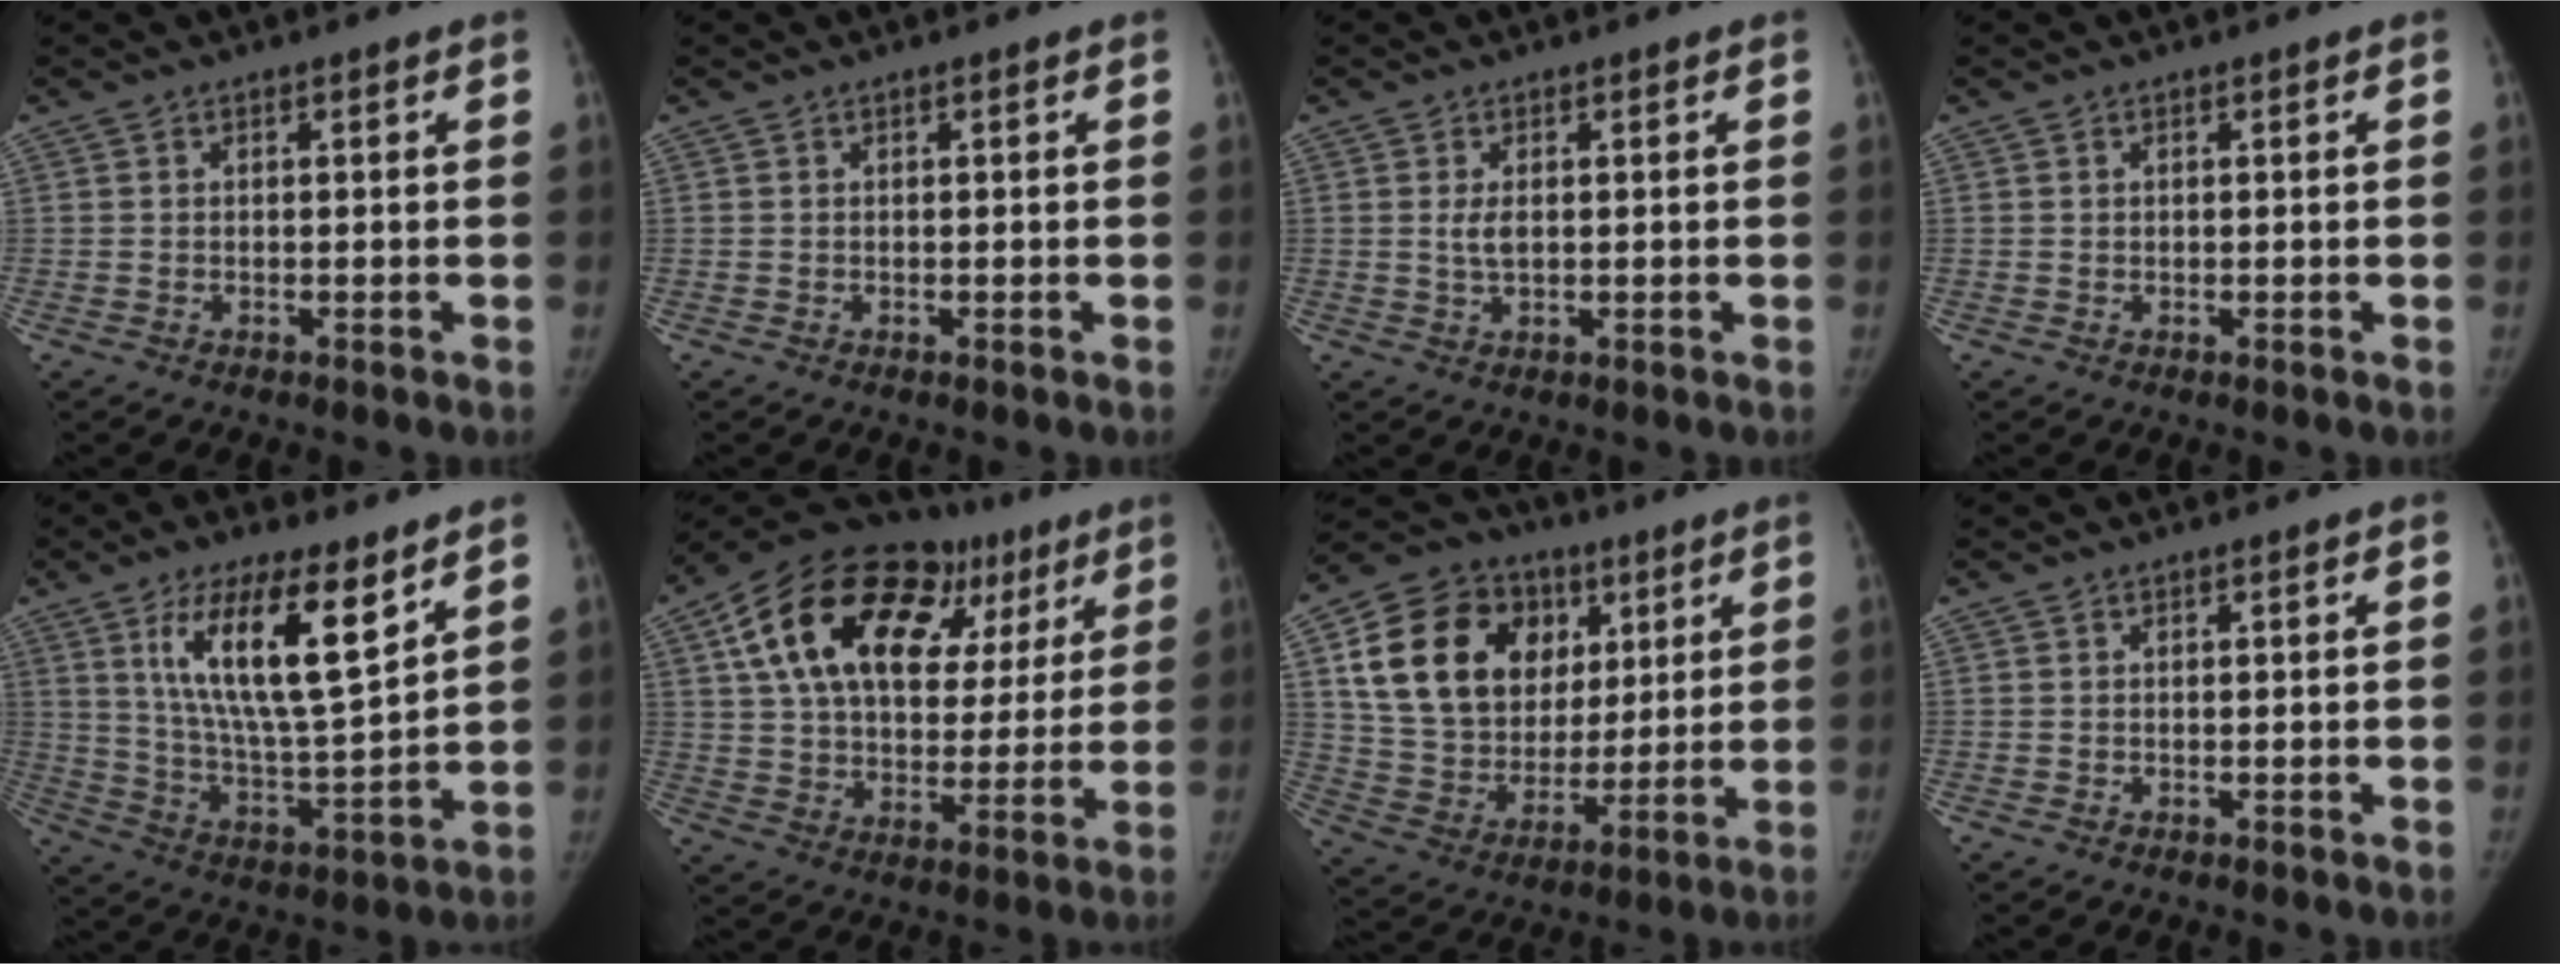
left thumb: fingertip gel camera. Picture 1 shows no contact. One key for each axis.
{"total": 0.0}
{"total": 2.4, "fx": 0.3, "fy": 1.2, "fz": 2.1, "tx": -0.042, "ty": -0.003, "tz": 0.009}
{"total": 0.0}
{"total": 17.2, "fx": 8.6, "fy": 5.0, "fz": 14.0, "tx": -0.230, "ty": -0.050, "tz": 0.159}
{"total": 28.2, "fx": 12.1, "fy": 17.1, "fz": 18.8, "tx": -0.275, "ty": 0.038, "tz": 0.199}
{"total": 23.6, "fx": 8.0, "fy": 17.8, "fz": 13.3, "tx": -0.216, "ty": 0.004, "tz": 0.146}
{"total": 0.0}